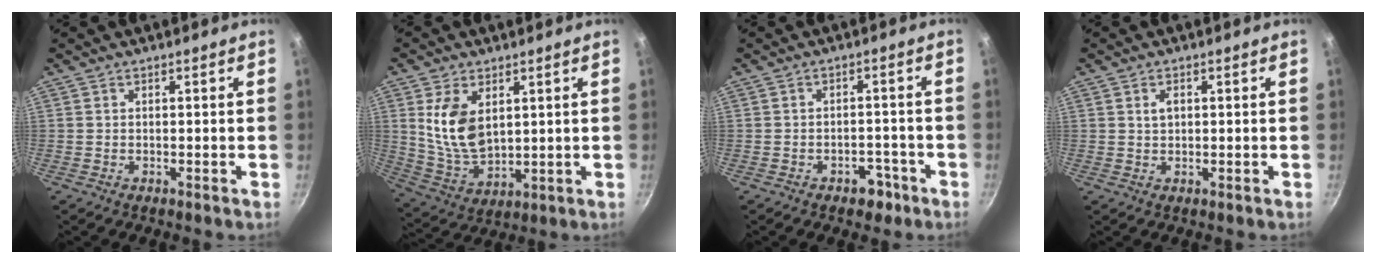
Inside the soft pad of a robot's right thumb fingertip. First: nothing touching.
{"total": 11.5, "force": [3.2, 6.8, 8.7], "torque": [-0.152, -0.020, 0.078]}
{"total": 4.2, "force": [-2.6, 2.6, 2.1], "torque": [-0.009, 0.023, -0.033]}
{"total": 1.8, "force": [0.5, 1.2, 1.3], "torque": [-0.019, -0.001, 0.009]}